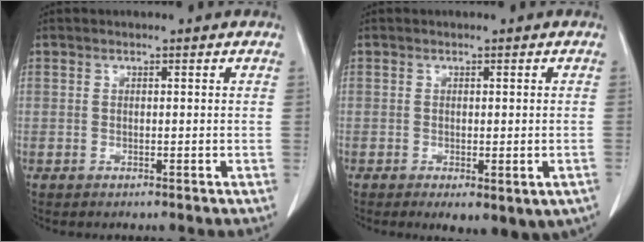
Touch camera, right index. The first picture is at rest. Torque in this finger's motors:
{"motor_torque": [1.04, -1.10, 0.56, 0.07]}